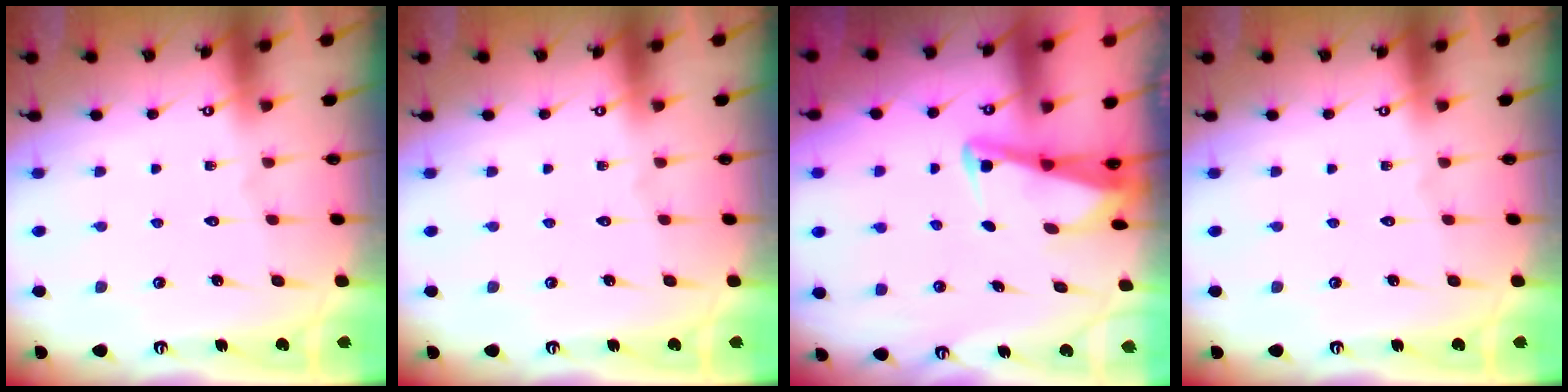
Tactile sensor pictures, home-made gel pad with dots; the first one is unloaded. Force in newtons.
{"total": 0.0}
{"total": 3.0, "press": 2.9, "slide": 0.3}
{"total": 0.0}